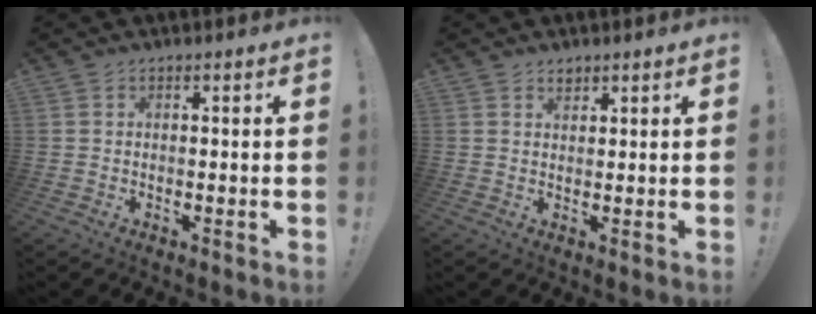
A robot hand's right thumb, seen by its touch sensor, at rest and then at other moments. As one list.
[{"total": 2.0, "force": [1.6, 1.1, 0.3], "torque": [0.009, -0.010, 0.027]}]